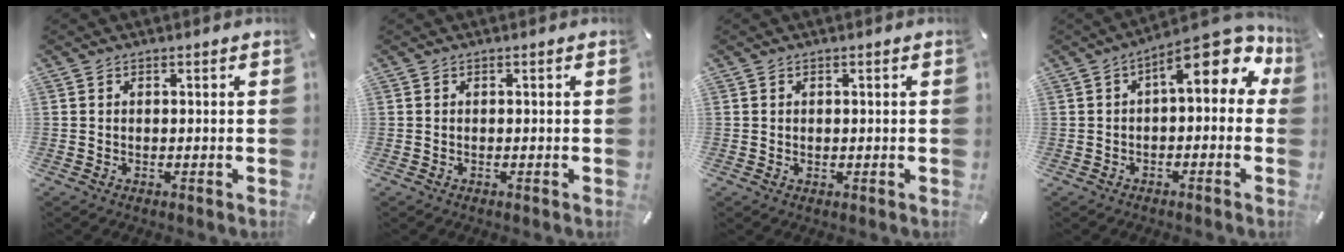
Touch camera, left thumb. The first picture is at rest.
{"total": 0.0}
{"total": 0.6, "force": [0.2, 0.5, 0.1], "torque": [0.006, -0.001, 0.001]}
{"total": 12.7, "force": [5.1, 5.5, 10.3], "torque": [-0.145, -0.037, 0.083]}